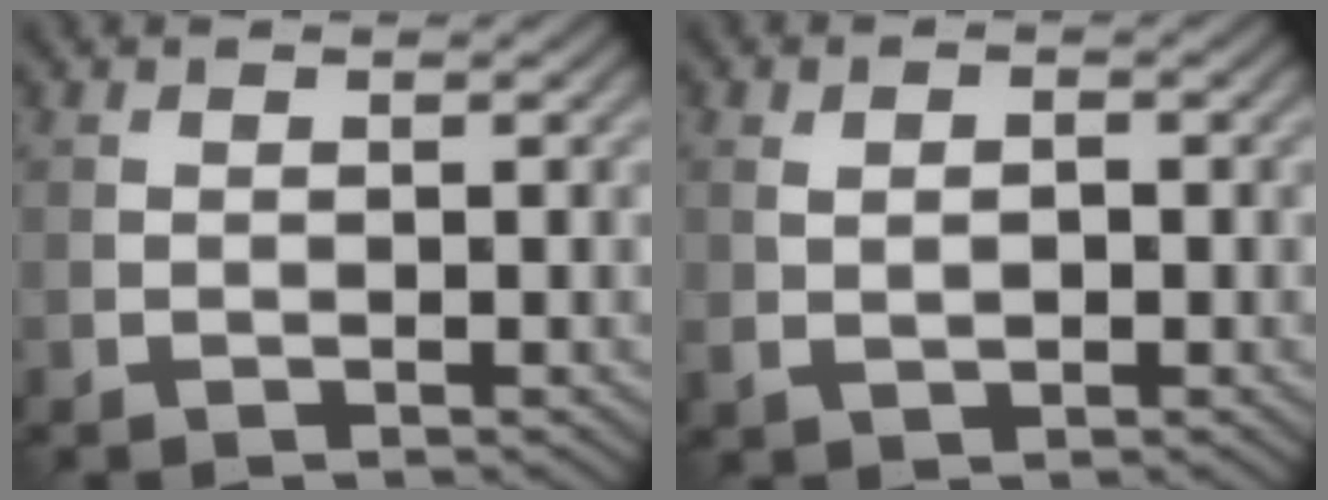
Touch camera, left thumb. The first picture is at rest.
{"total": 2.5, "force": [0.0, 1.6, 2.0], "torque": [-0.042, -0.003, 0.004]}